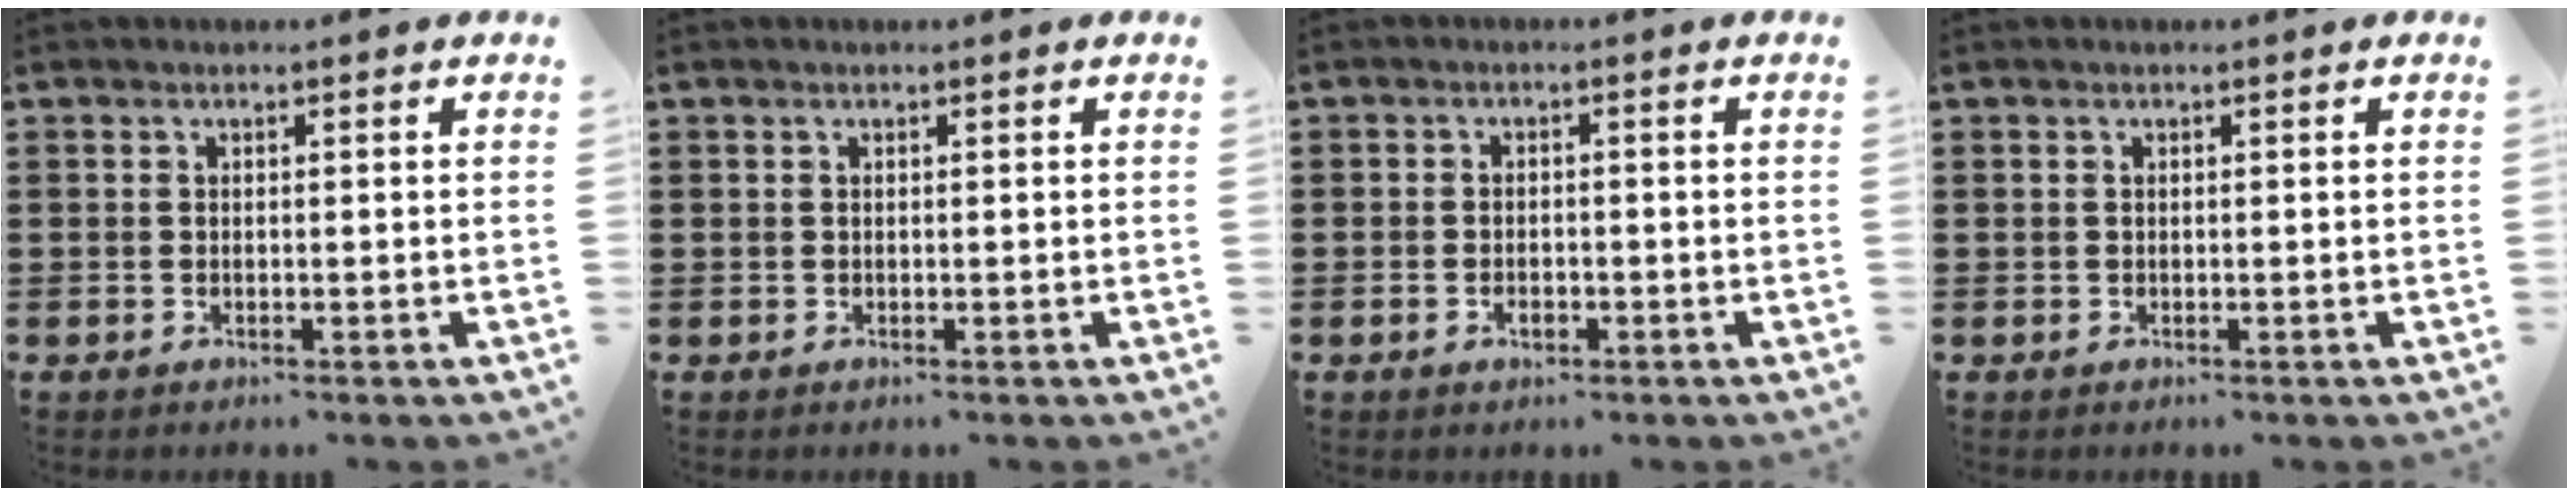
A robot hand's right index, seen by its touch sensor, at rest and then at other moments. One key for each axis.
{"total": 0.0}
{"total": 1.7, "fx": -0.8, "fy": 1.0, "fz": 1.2, "tx": -0.023, "ty": 0.001, "tz": -0.015}
{"total": 0.0}